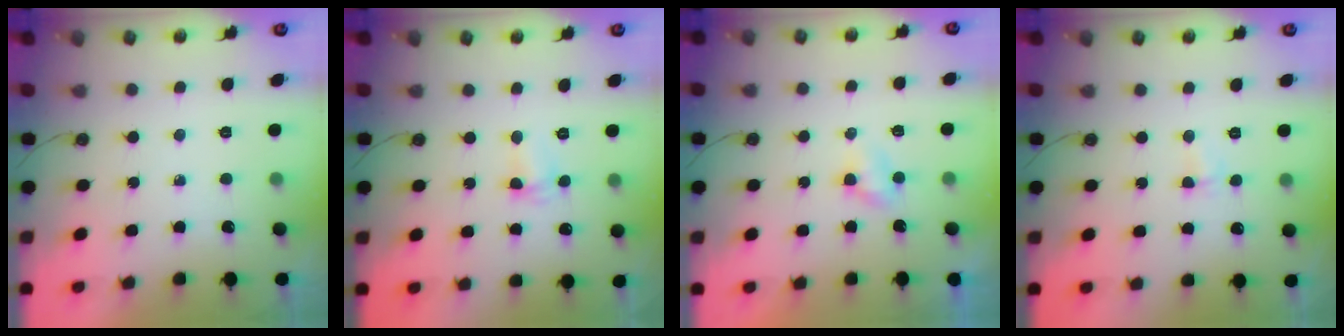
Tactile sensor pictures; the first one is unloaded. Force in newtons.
{"total": 2.1, "press": 2.0, "slide": 0.5}
{"total": 2.8, "press": 2.8, "slide": 0.3}
{"total": 2.8, "press": 2.8, "slide": 0.6}